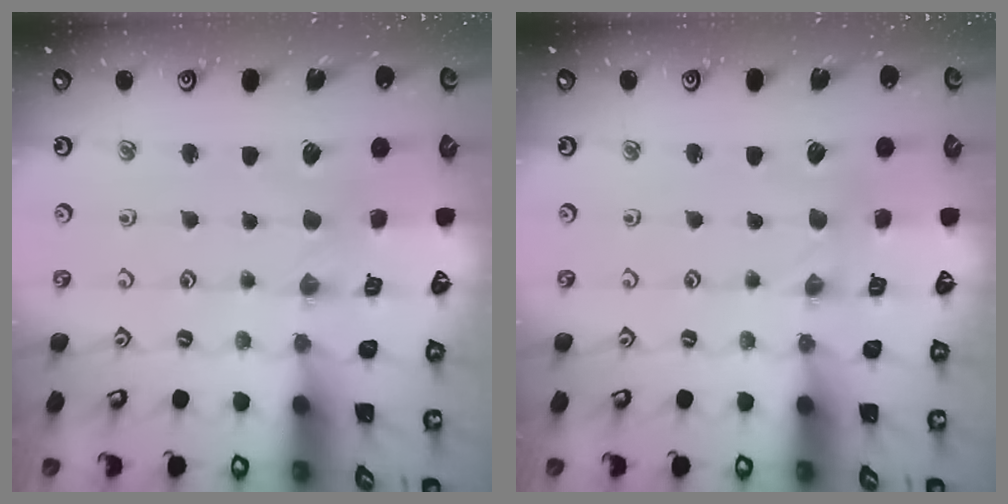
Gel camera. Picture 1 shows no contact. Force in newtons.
{"total": 0.0}